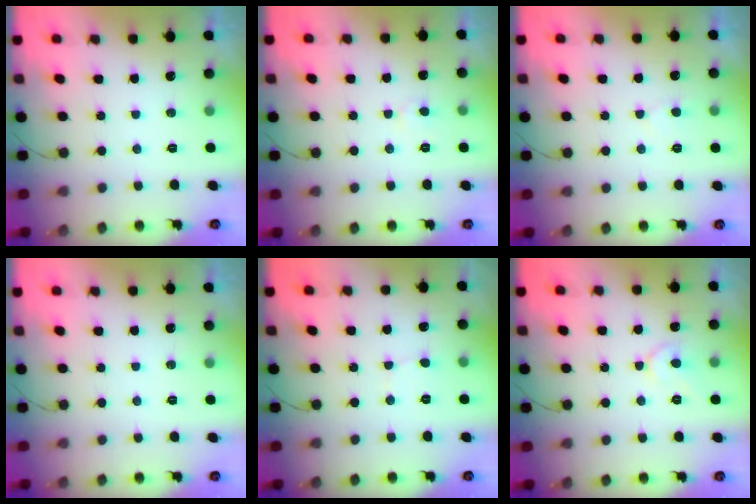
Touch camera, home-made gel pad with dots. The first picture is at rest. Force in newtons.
{"total": 2.2, "press": 2.2, "slide": 0.2}
{"total": 4.3, "press": 4.3, "slide": 0.4}
{"total": 0.0}
{"total": 2.6, "press": 2.6, "slide": 0.2}
{"total": 6.5, "press": 6.4, "slide": 0.9}